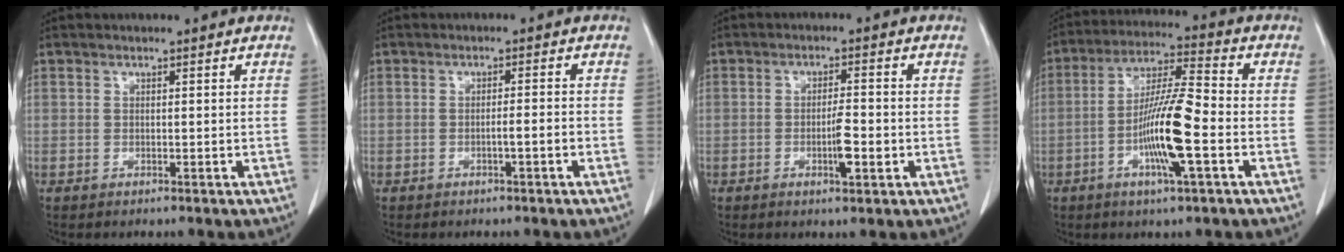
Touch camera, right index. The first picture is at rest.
{"total": 1.9, "force": [-0.8, -0.1, 1.7], "torque": [-0.028, 0.000, -0.016]}
{"total": 4.4, "force": [-1.2, 0.7, 4.1], "torque": [-0.069, -0.001, -0.019]}
{"total": 11.9, "force": [-3.4, 0.7, 11.4], "torque": [-0.215, -0.002, -0.067]}